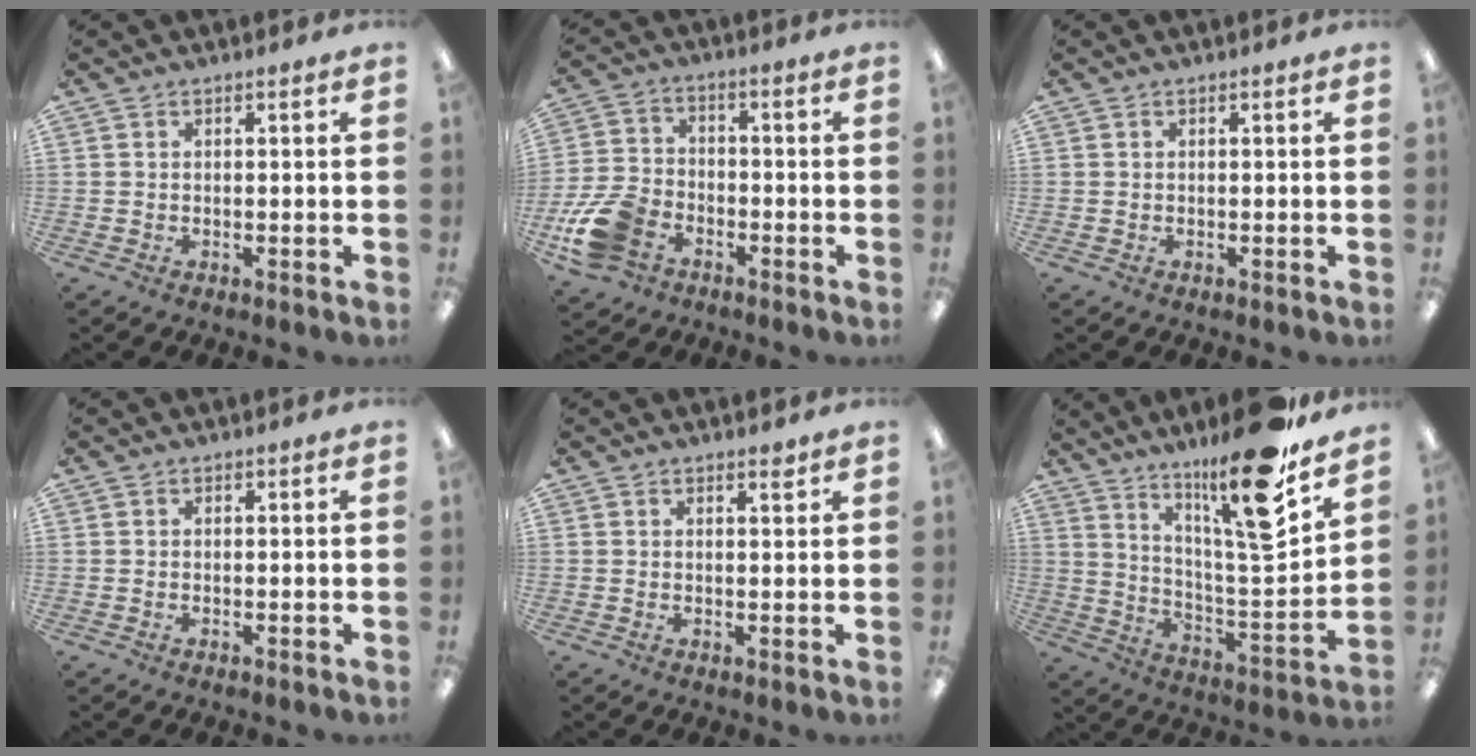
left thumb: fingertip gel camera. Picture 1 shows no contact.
{"total": 11.8, "force": [-6.0, 7.9, 6.4], "torque": [-0.136, 0.033, -0.108]}
{"total": 0.0}
{"total": 0.0}
{"total": 1.7, "force": [1.4, 0.3, 0.9], "torque": [-0.012, -0.004, 0.024]}
{"total": 19.2, "force": [14.2, 2.2, 12.8], "torque": [-0.213, -0.099, 0.223]}